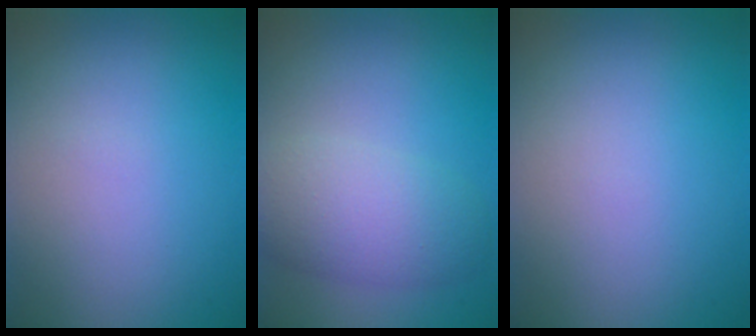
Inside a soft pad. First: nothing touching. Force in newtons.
{"total": 4.9, "press": 4.9, "slide": 0.3}
{"total": 0.0}